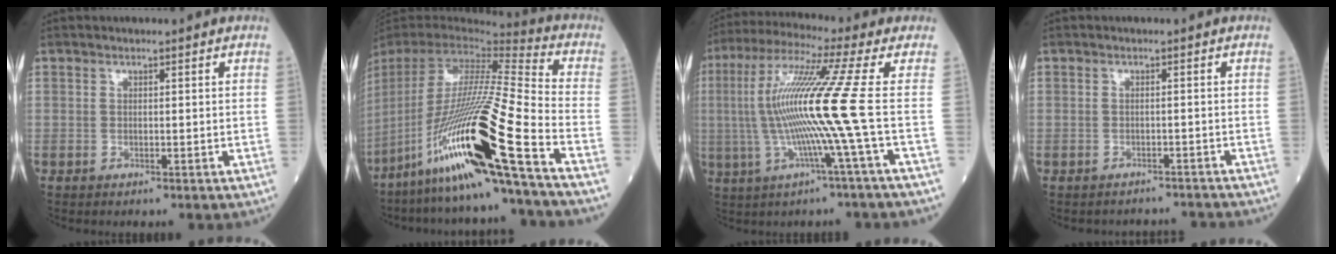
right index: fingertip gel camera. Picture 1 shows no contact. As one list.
[{"total": 25.6, "force": [-14.0, -0.5, 21.4], "torque": [-0.425, -0.051, -0.264]}, {"total": 14.0, "force": [-1.1, -2.8, 13.6], "torque": [-0.270, 0.001, -0.028]}, {"total": 4.4, "force": [-4.1, 1.4, -0.8], "torque": [0.013, 0.012, -0.050]}]